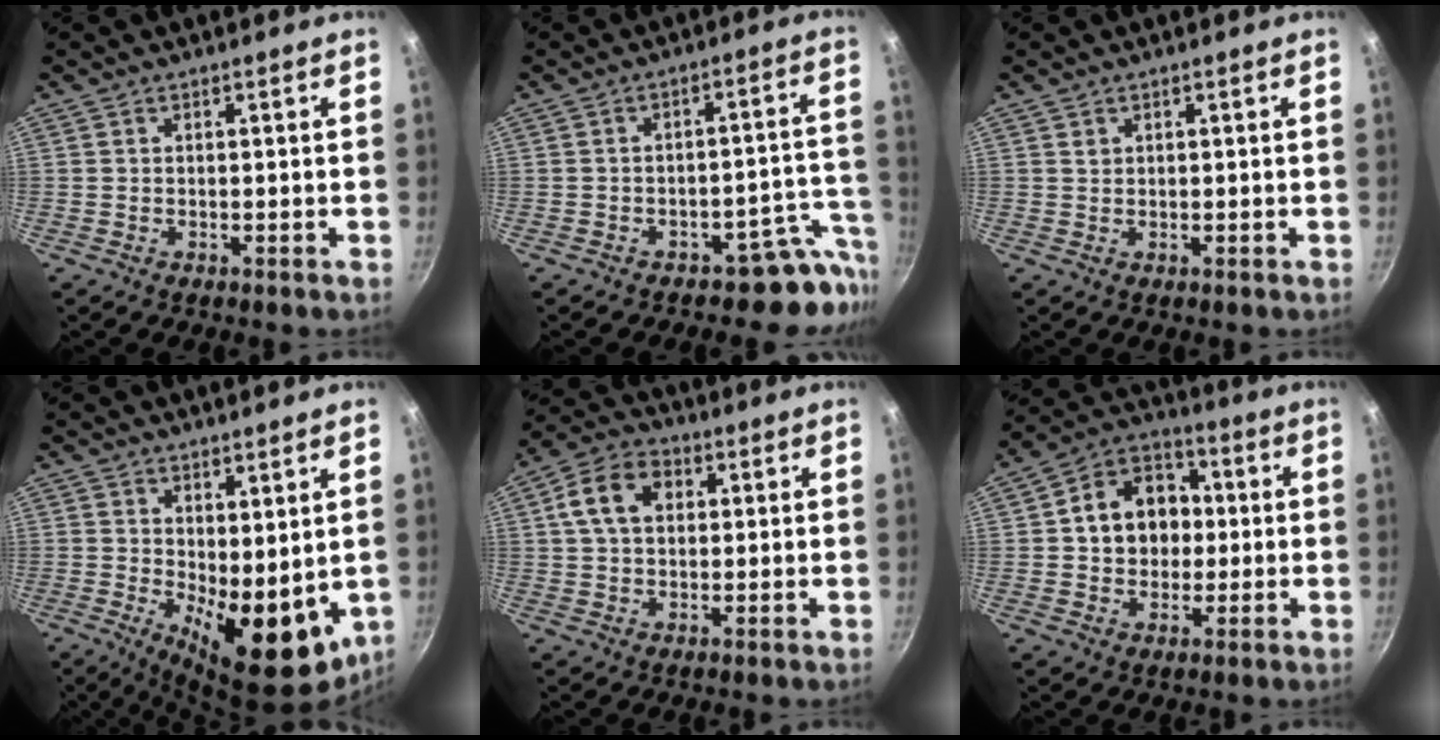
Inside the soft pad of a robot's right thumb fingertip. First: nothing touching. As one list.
[{"total": 8.1, "force": [-5.8, 4.5, 3.5], "torque": [0.026, 0.068, -0.075]}, {"total": 0.8, "force": [0.4, 0.6, 0.2], "torque": [-0.002, 0.001, 0.008]}, {"total": 13.0, "force": [0.4, 6.0, 11.6], "torque": [-0.130, -0.026, 0.024]}, {"total": 9.5, "force": [2.3, 6.9, 6.2], "torque": [-0.090, 0.015, 0.027]}, {"total": 13.0, "force": [0.9, 10.6, 7.6], "torque": [-0.085, 0.024, 0.003]}]